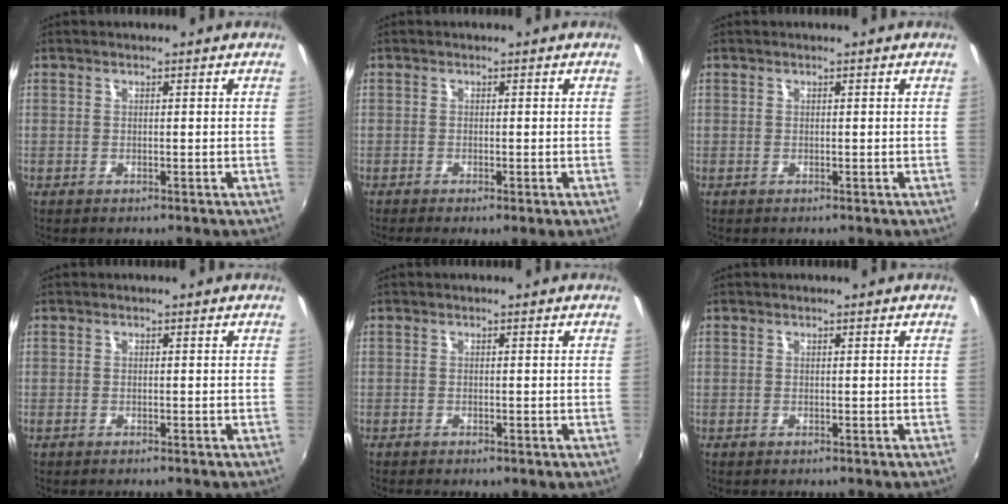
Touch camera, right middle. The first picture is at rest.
{"total": 1.7, "force": [-1.0, -0.1, 1.4], "torque": [-0.024, -0.007, -0.015]}
{"total": 0.0}
{"total": 0.6, "force": [-0.5, 0.0, 0.2], "torque": [-0.003, -0.003, -0.010]}
{"total": 1.4, "force": [-0.8, 0.5, 1.0], "torque": [-0.018, -0.006, -0.011]}
{"total": 0.0}